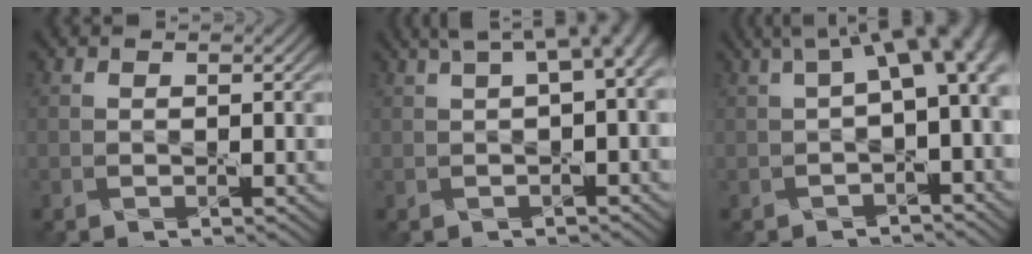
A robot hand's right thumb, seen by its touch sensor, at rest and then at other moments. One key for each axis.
{"total": 8.1, "fx": 3.0, "fy": 2.7, "fz": 7.0, "tx": -0.095, "ty": 0.032, "tz": 0.038}
{"total": 8.5, "fx": 1.5, "fy": 3.2, "fz": 7.7, "tx": -0.111, "ty": 0.019, "tz": 0.026}